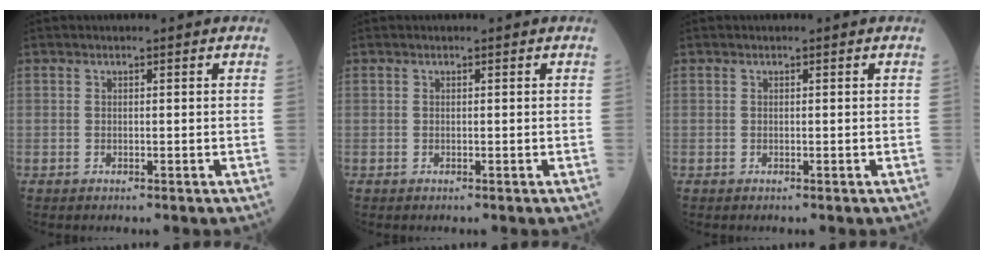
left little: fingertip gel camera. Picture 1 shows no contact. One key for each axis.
{"total": 0.0}
{"total": 0.0}